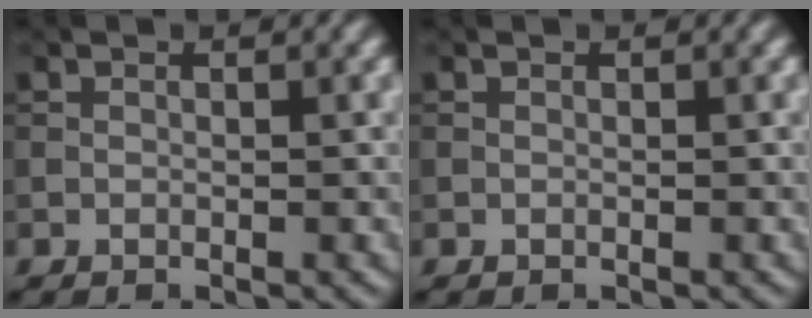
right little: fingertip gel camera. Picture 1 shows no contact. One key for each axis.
{"total": 0.0}